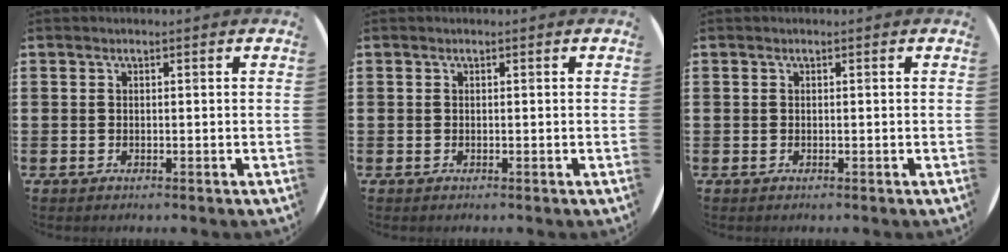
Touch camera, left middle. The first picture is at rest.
{"total": 0.0}
{"total": 0.0}